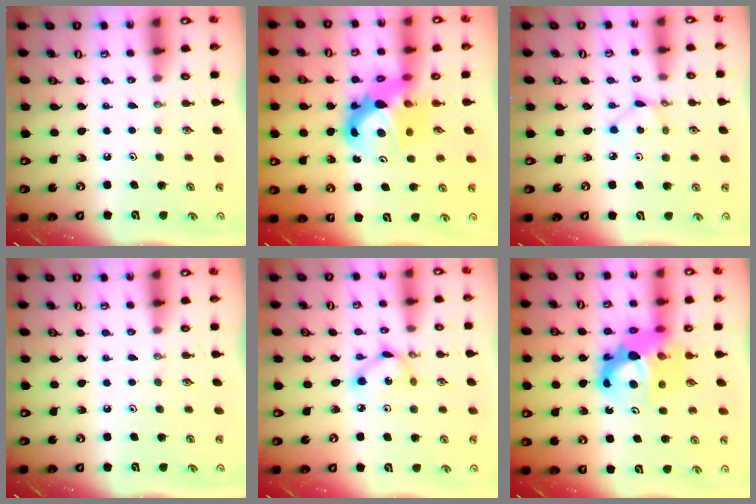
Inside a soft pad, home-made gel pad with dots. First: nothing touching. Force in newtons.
{"total": 9.6, "press": 9.6, "slide": 0.9}
{"total": 2.7, "press": 2.7, "slide": 0.1}
{"total": 0.0}
{"total": 6.2, "press": 6.2, "slide": 0.2}
{"total": 14.4, "press": 14.4, "slide": 1.4}